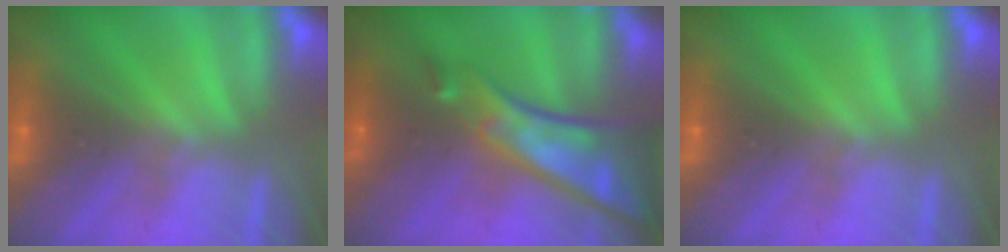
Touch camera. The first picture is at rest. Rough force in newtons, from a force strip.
{"total": 6.9}
{"total": 0.0}